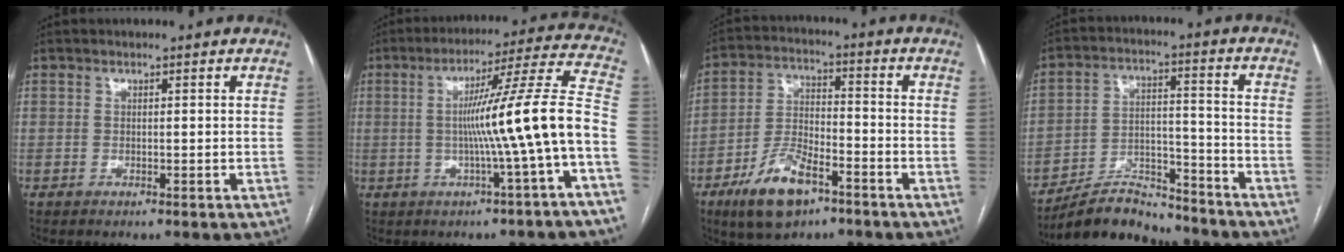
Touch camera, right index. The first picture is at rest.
{"total": 14.0, "force": [-2.7, -1.9, 13.6], "torque": [-0.193, 0.020, -0.045]}
{"total": 11.1, "force": [-6.5, 4.4, 7.8], "torque": [-0.161, -0.001, -0.113]}
{"total": 10.4, "force": [-9.9, 2.6, 1.9], "torque": [-0.026, 0.027, -0.173]}